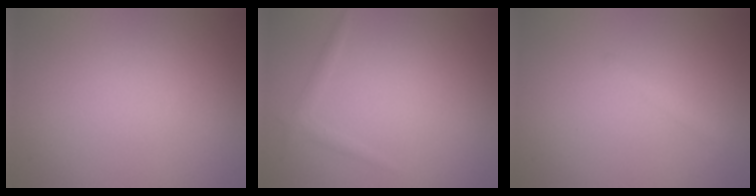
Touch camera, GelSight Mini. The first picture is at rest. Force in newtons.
{"total": 0.9, "press": 0.9, "slide": 0.1}
{"total": 0.8, "press": 0.8, "slide": 0.1}